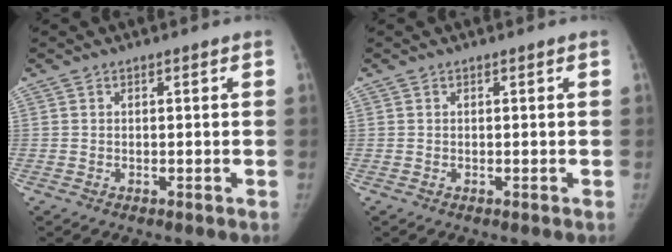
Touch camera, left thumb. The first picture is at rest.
{"total": 0.0}